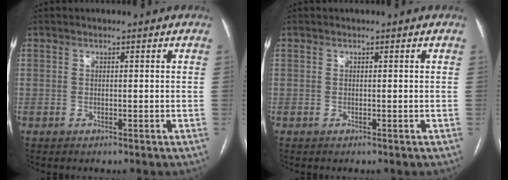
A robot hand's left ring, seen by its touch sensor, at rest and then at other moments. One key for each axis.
{"total": 0.0}